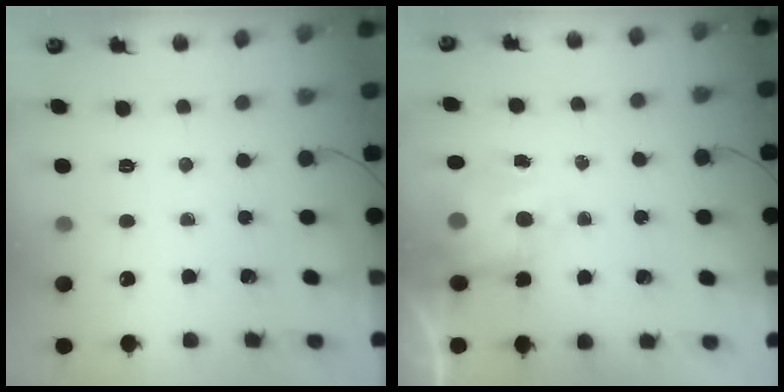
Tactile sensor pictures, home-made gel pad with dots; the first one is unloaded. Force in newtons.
{"total": 6.9, "press": 6.8, "slide": 1.2}